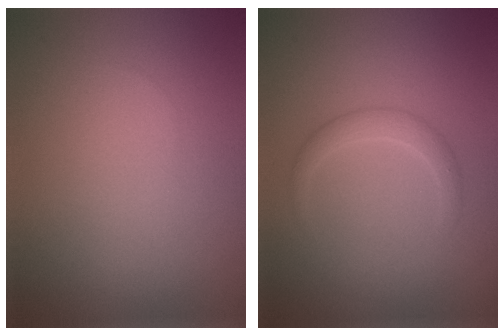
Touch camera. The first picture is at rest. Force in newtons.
{"total": 1.7, "press": 1.7, "slide": 0.1}